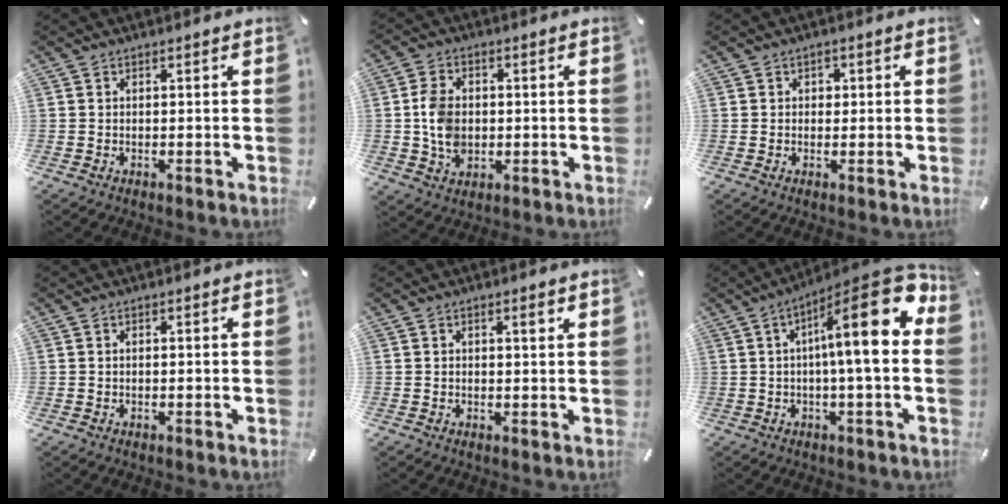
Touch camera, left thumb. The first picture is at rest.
{"total": 8.2, "force": [-0.4, 6.3, 5.2], "torque": [-0.115, 0.005, -0.008]}
{"total": 1.5, "force": [0.1, 1.4, 0.6], "torque": [0.002, 0.000, -0.005]}
{"total": 0.7, "force": [-0.1, 0.3, 0.6], "torque": [-0.014, 0.000, -0.003]}
{"total": 2.1, "force": [0.9, 0.7, 1.8], "torque": [-0.028, 0.000, 0.013]}
{"total": 18.8, "force": [4.2, 3.6, 17.9], "torque": [-0.256, -0.040, 0.050]}